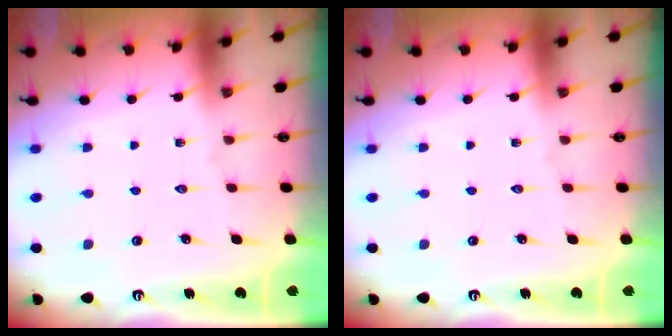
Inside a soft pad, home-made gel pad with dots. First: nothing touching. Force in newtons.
{"total": 0.0}